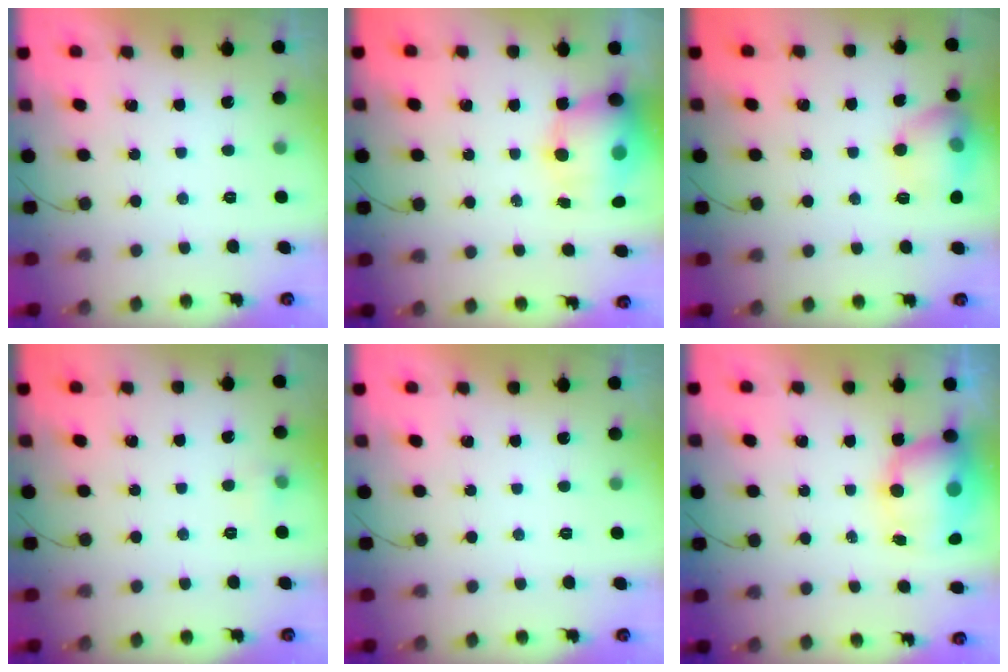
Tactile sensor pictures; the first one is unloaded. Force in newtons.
{"total": 11.8, "press": 11.3, "slide": 3.2}
{"total": 11.7, "press": 11.4, "slide": 2.9}
{"total": 3.6, "press": 3.4, "slide": 1.2}
{"total": 0.0}
{"total": 9.8, "press": 9.6, "slide": 2.0}